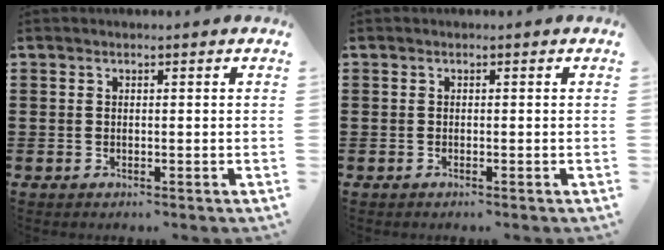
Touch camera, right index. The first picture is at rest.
{"total": 0.0}